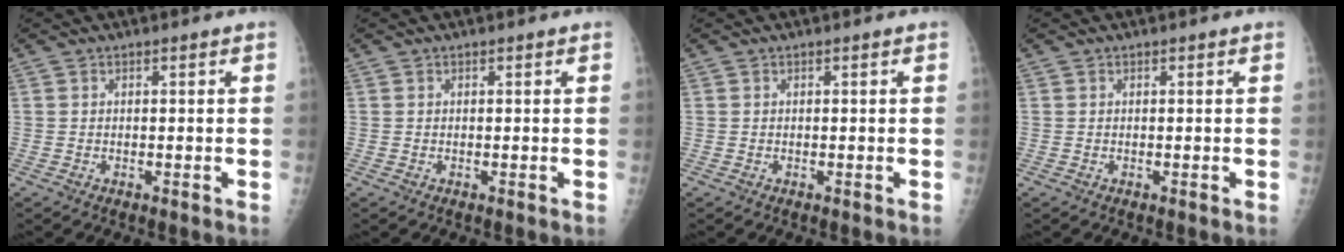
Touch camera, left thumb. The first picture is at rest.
{"total": 0.0}
{"total": 0.0}
{"total": 0.0}